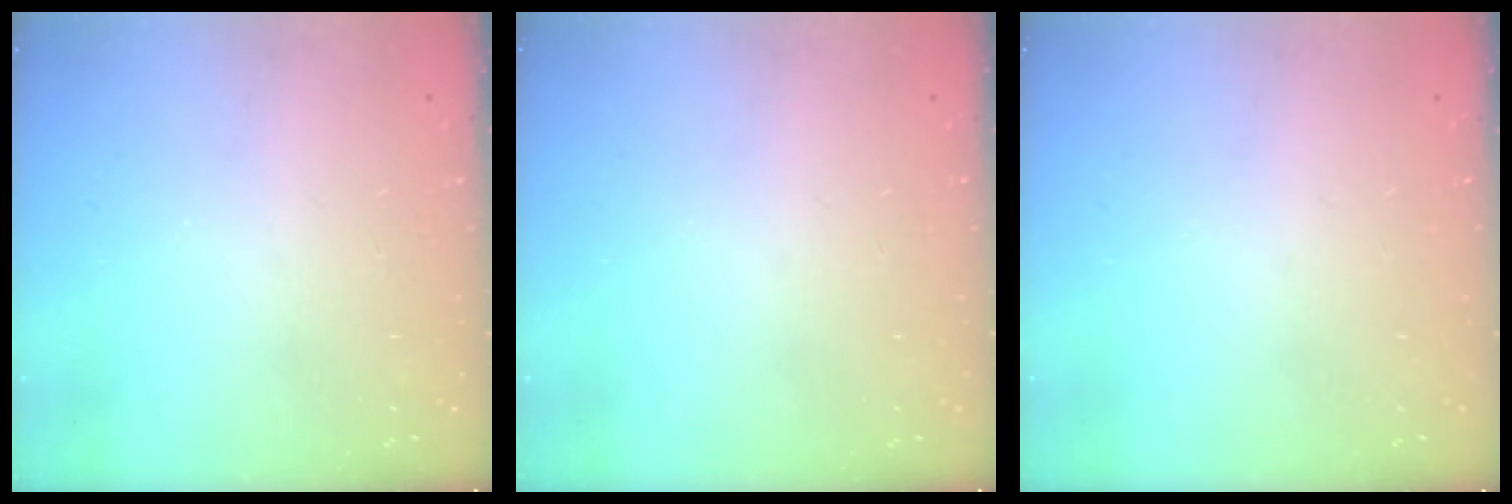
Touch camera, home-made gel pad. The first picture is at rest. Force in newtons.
{"total": 0.0}
{"total": 0.0}